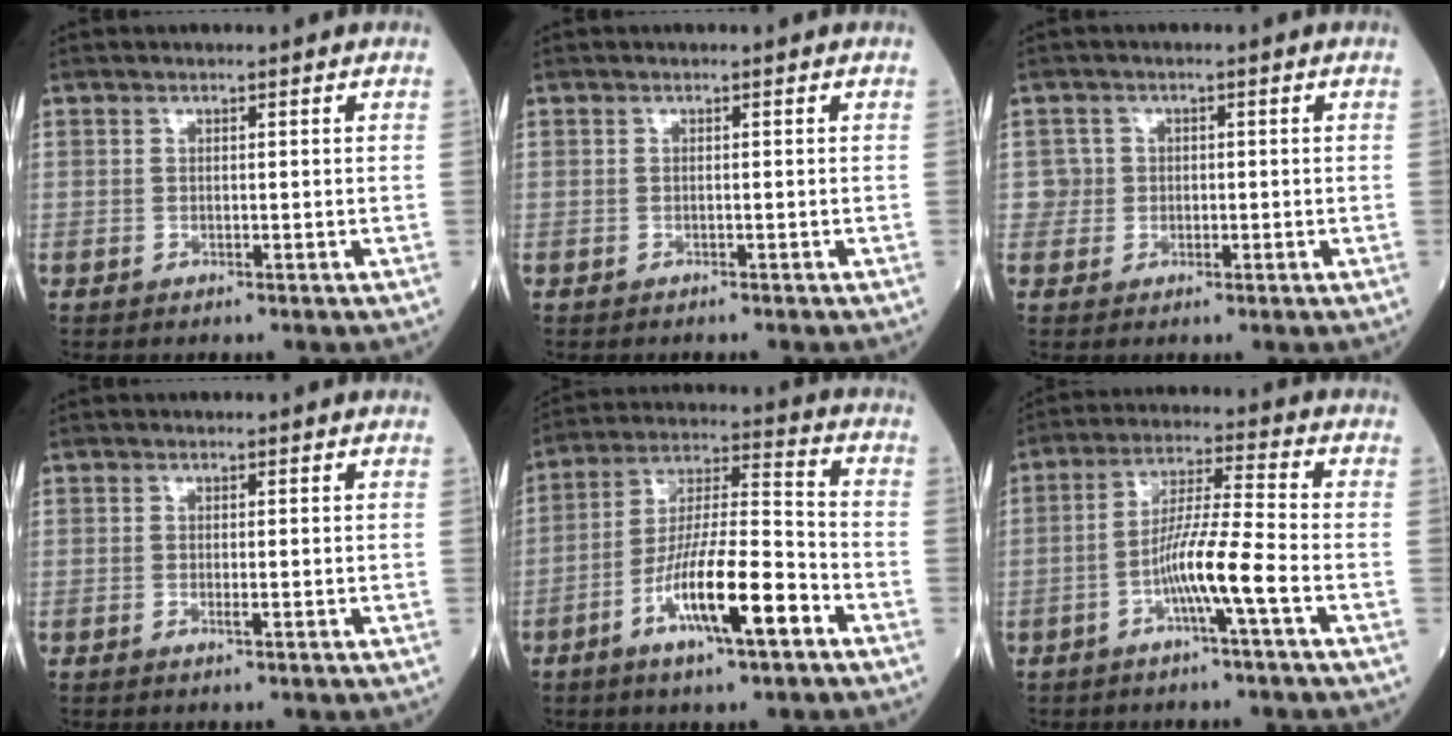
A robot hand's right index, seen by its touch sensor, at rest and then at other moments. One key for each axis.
{"total": 0.5, "fx": -0.5, "fy": 0.0, "fz": 0.2, "tx": -0.005, "ty": -0.001, "tz": -0.009}
{"total": 2.2, "fx": 0.0, "fy": 2.2, "fz": -0.3, "tx": 0.018, "ty": 0.008, "tz": -0.005}
{"total": 0.8, "fx": -0.2, "fy": 0.0, "fz": 0.8, "tx": -0.015, "ty": -0.003, "tz": -0.004}
{"total": 14.0, "fx": -6.4, "fy": 1.8, "fz": 12.2, "tx": -0.225, "ty": -0.004, "tz": -0.116}
{"total": 8.3, "fx": -3.4, "fy": -0.7, "fz": 7.5, "tx": -0.144, "ty": 0.009, "tz": -0.065}